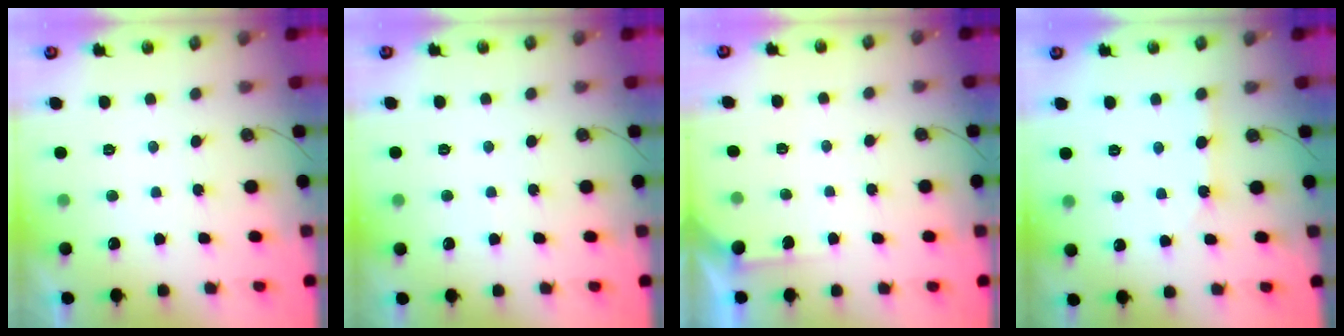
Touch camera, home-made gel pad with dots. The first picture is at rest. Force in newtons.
{"total": 2.9, "press": 2.9, "slide": 0.3}
{"total": 3.1, "press": 3.1, "slide": 0.2}
{"total": 2.4, "press": 2.4, "slide": 0.3}